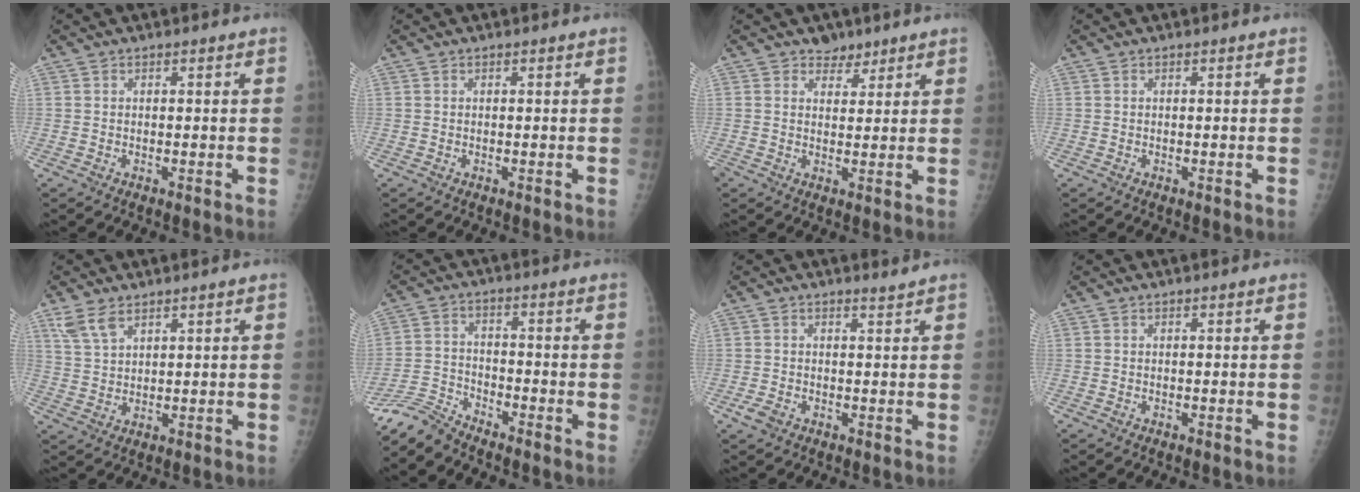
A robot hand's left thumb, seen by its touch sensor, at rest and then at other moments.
{"total": 0.0}
{"total": 3.7, "force": [2.4, 2.7, 0.5], "torque": [0.018, -0.013, 0.034]}
{"total": 0.0}
{"total": 5.0, "force": [3.4, 2.4, 2.8], "torque": [-0.050, -0.010, 0.075]}
{"total": 5.7, "force": [-5.7, 0.5, 0.0], "torque": [-0.004, 0.023, -0.119]}
{"total": 1.9, "force": [0.3, 1.2, 1.4], "torque": [-0.023, 0.007, 0.010]}
{"total": 0.0}